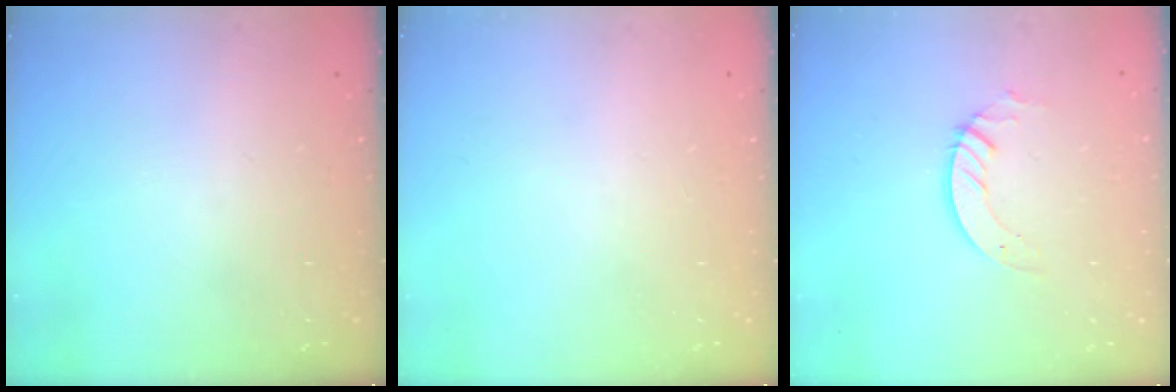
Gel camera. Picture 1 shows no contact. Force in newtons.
{"total": 0.0}
{"total": 3.3, "press": 3.3, "slide": 0.2}